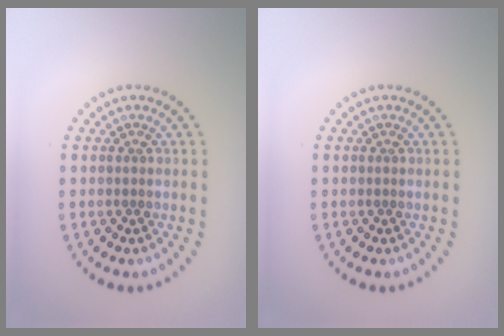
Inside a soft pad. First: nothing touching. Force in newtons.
{"total": 0.0}